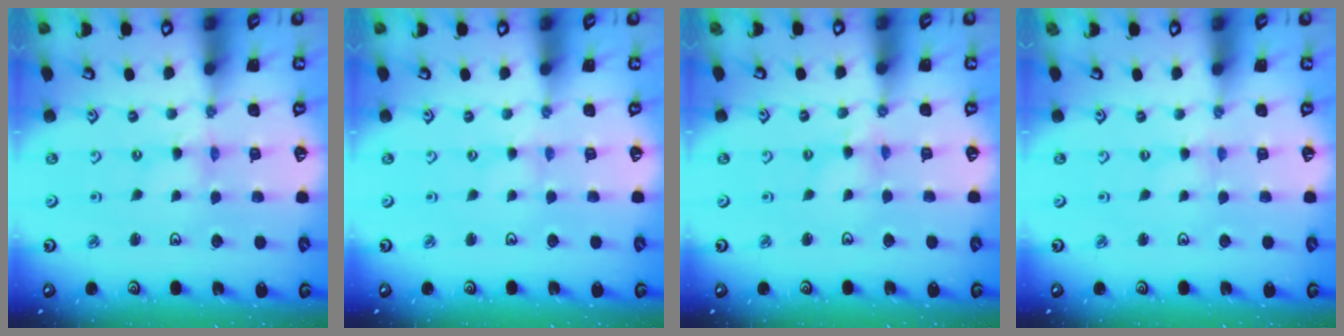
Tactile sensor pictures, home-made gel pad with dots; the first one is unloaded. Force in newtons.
{"total": 0.8, "press": 0.8, "slide": 0.1}
{"total": 2.6, "press": 2.6, "slide": 0.3}
{"total": 0.0}